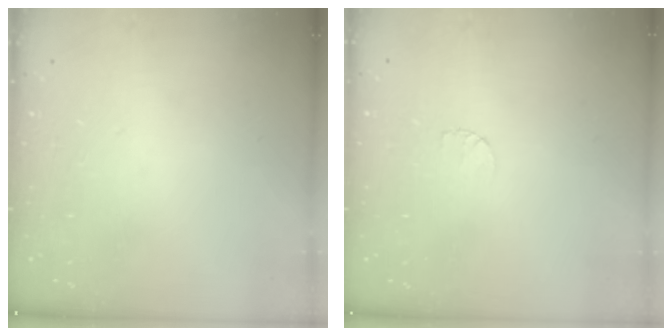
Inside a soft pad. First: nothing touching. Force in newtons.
{"total": 4.0, "press": 4.0, "slide": 0.3}